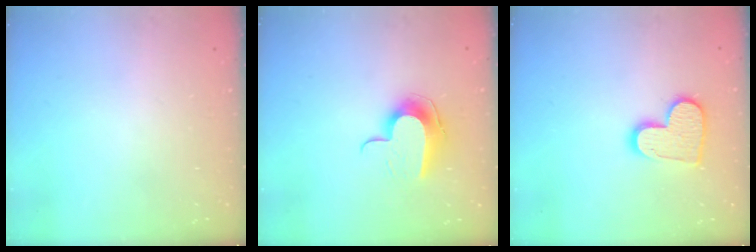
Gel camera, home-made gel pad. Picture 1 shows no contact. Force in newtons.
{"total": 10.2, "press": 10.2, "slide": 0.2}
{"total": 12.4, "press": 12.3, "slide": 0.9}